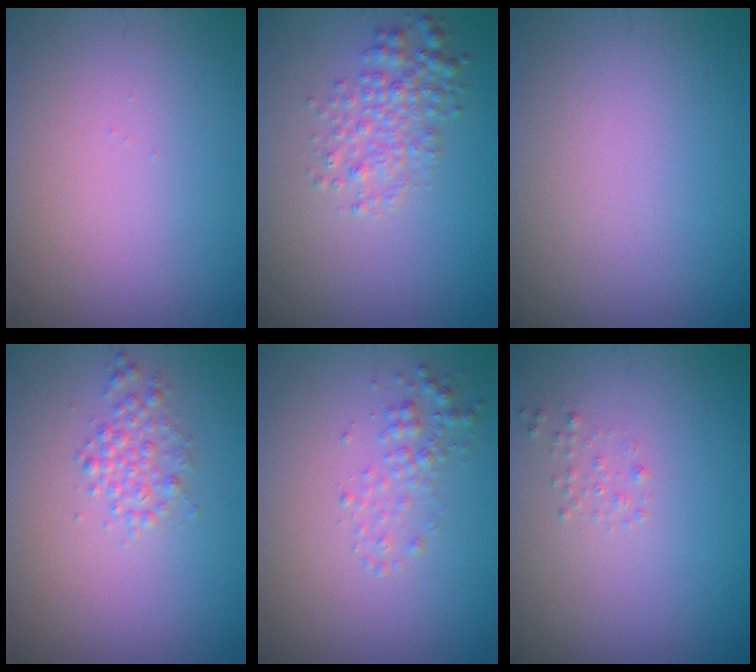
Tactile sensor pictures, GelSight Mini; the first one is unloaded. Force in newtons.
{"total": 2.8, "press": 2.8, "slide": 0.1}
{"total": 0.0}
{"total": 1.8, "press": 1.8, "slide": 0.0}
{"total": 1.7, "press": 1.7, "slide": 0.0}
{"total": 0.6, "press": 0.6, "slide": 0.1}